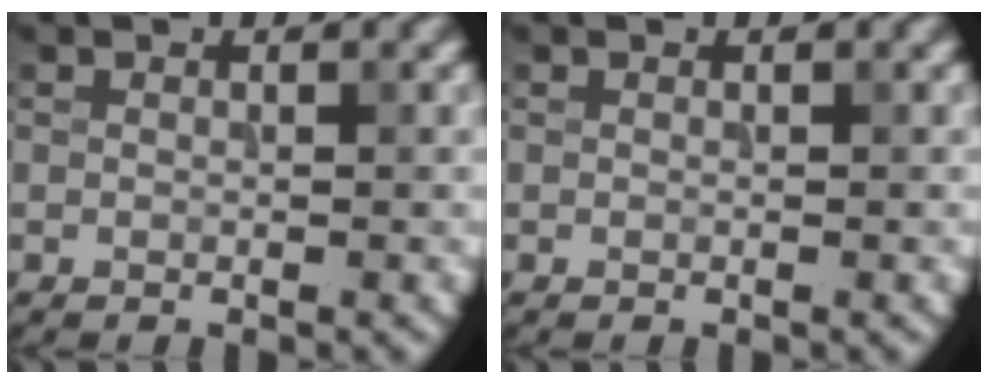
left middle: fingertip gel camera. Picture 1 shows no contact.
{"total": 0.0}